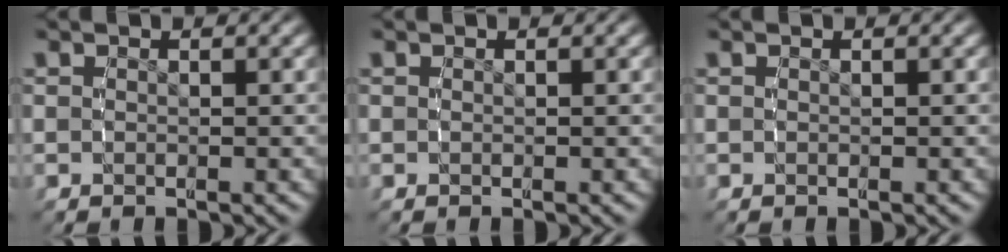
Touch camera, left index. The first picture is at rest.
{"total": 0.0}
{"total": 0.0}